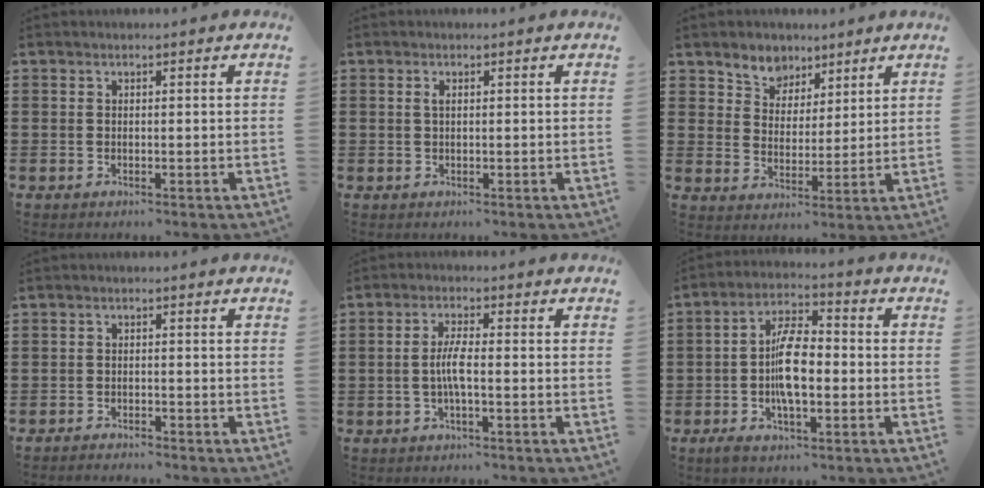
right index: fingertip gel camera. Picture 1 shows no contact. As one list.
[{"total": 0.9, "force": [0.3, 0.3, 0.8], "torque": [-0.017, 0.002, 0.004]}, {"total": 4.7, "force": [3.6, 3.1, -0.3], "torque": [-0.021, -0.005, 0.065]}, {"total": 1.5, "force": [-1.5, 0.1, -0.1], "torque": [-0.003, 0.004, -0.031]}, {"total": 3.8, "force": [-0.8, 0.5, 3.7], "torque": [-0.080, -0.005, -0.020]}, {"total": 8.6, "force": [-1.6, 3.2, 7.8], "torque": [-0.160, 0.000, -0.034]}]